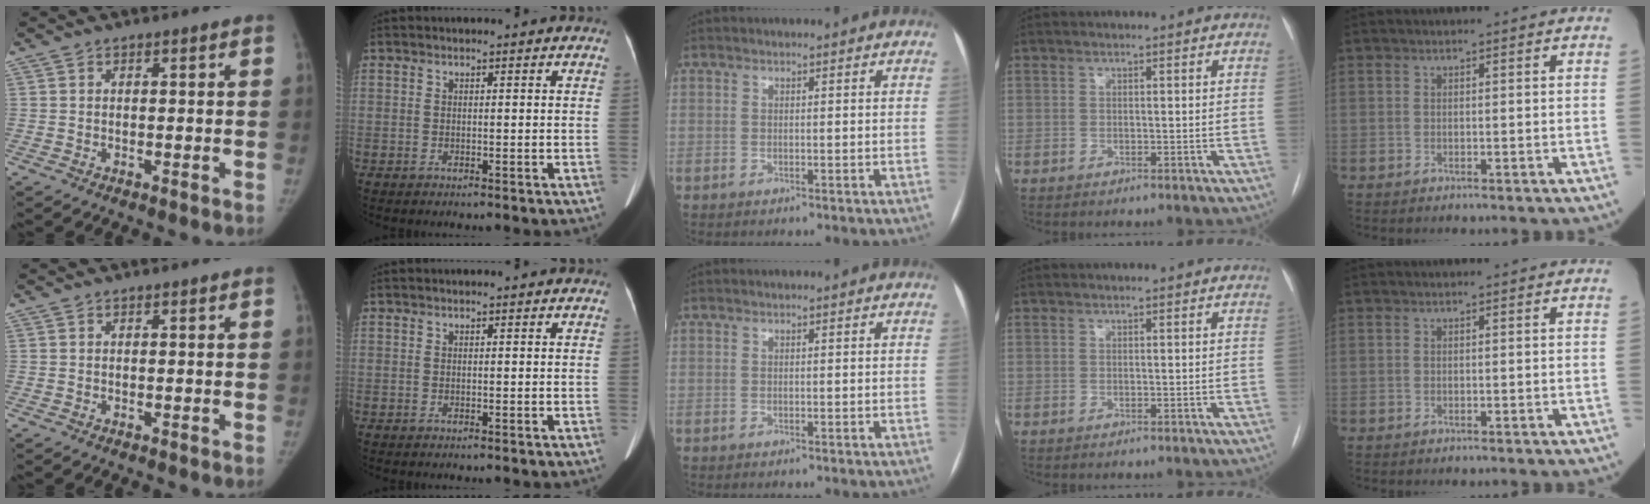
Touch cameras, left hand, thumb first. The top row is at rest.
{}